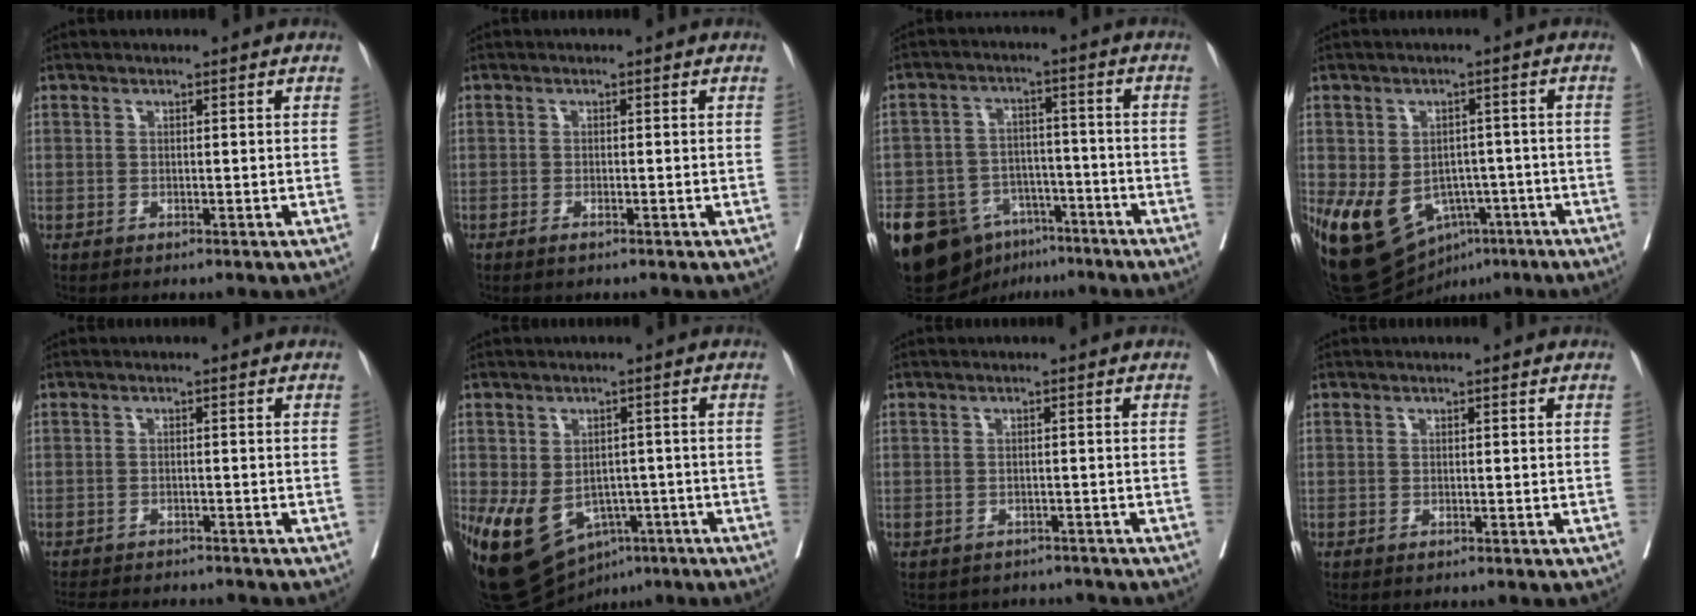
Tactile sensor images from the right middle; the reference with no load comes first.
{"total": 1.0, "force": [-0.7, 0.0, 0.7], "torque": [-0.018, -0.002, -0.013]}
{"total": 16.7, "force": [-10.1, 10.6, 8.1], "torque": [-0.164, 0.016, -0.156]}
{"total": 14.2, "force": [-5.9, 10.2, 8.0], "torque": [-0.155, 0.006, -0.076]}
{"total": 9.9, "force": [-9.2, 2.0, 3.2], "torque": [-0.051, -0.006, -0.123]}
{"total": 13.5, "force": [-5.9, 9.4, 7.7], "torque": [-0.155, 0.000, -0.077]}
{"total": 5.3, "force": [-5.0, 1.7, -0.1], "torque": [0.006, 0.010, -0.060]}
{"total": 0.5, "force": [-0.3, 0.0, 0.4], "torque": [-0.011, -0.002, -0.005]}